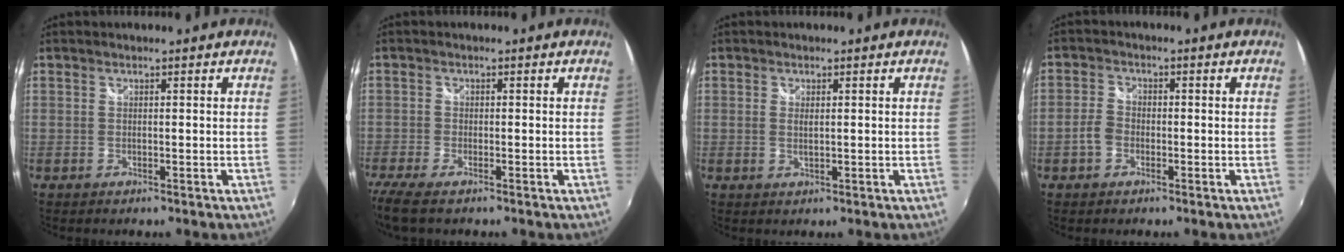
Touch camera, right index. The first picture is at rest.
{"total": 6.2, "force": [-4.7, 1.8, 3.6], "torque": [-0.091, -0.029, -0.093]}
{"total": 1.5, "force": [0.2, 0.6, 1.4], "torque": [-0.025, -0.002, 0.002]}
{"total": 3.4, "force": [-1.5, 2.4, 1.8], "torque": [-0.039, 0.009, -0.030]}